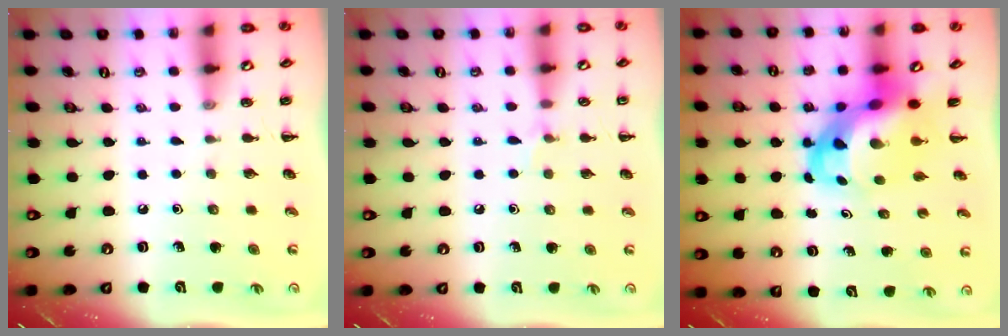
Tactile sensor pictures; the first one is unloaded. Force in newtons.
{"total": 4.4, "press": 4.1, "slide": 1.5}
{"total": 7.8, "press": 7.5, "slide": 2.1}